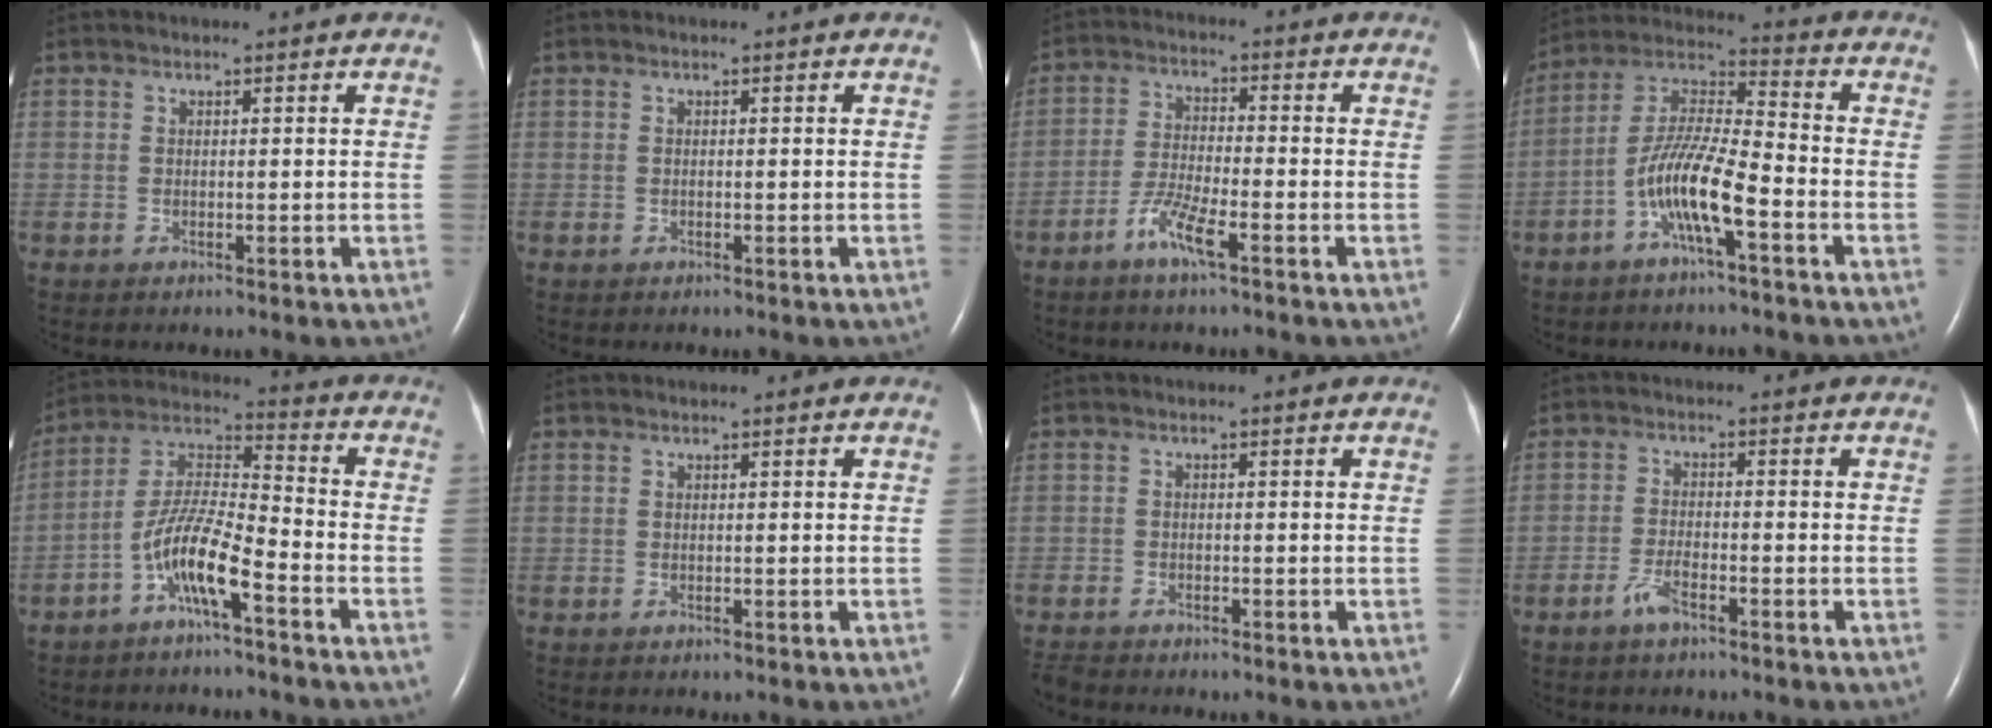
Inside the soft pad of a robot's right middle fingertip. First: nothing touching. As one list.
[{"total": 0.0}, {"total": 5.5, "force": [-3.4, 0.4, 4.4], "torque": [-0.095, -0.006, -0.069]}, {"total": 10.8, "force": [-4.7, 1.5, 9.7], "torque": [-0.200, 0.012, -0.091]}, {"total": 9.5, "force": [-5.1, 1.1, 7.9], "torque": [-0.171, 0.012, -0.101]}, {"total": 0.0}, {"total": 2.3, "force": [-2.2, 0.3, 0.5], "torque": [-0.014, -0.010, -0.040]}, {"total": 3.1, "force": [-2.2, 0.5, 2.2], "torque": [-0.051, -0.001, -0.043]}]